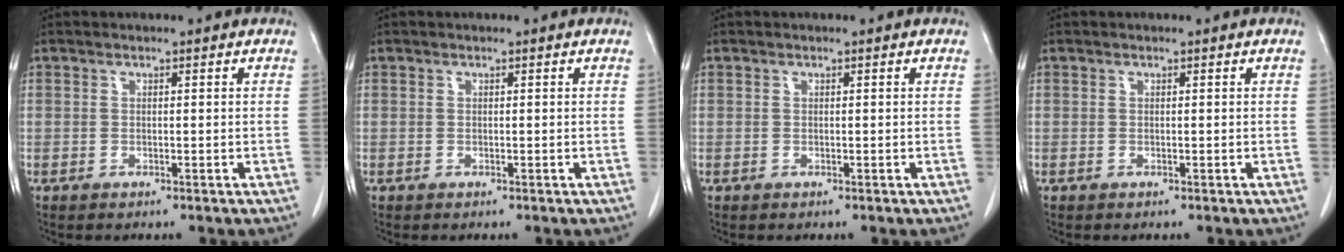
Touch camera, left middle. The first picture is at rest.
{"total": 0.0}
{"total": 0.0}
{"total": 0.0}